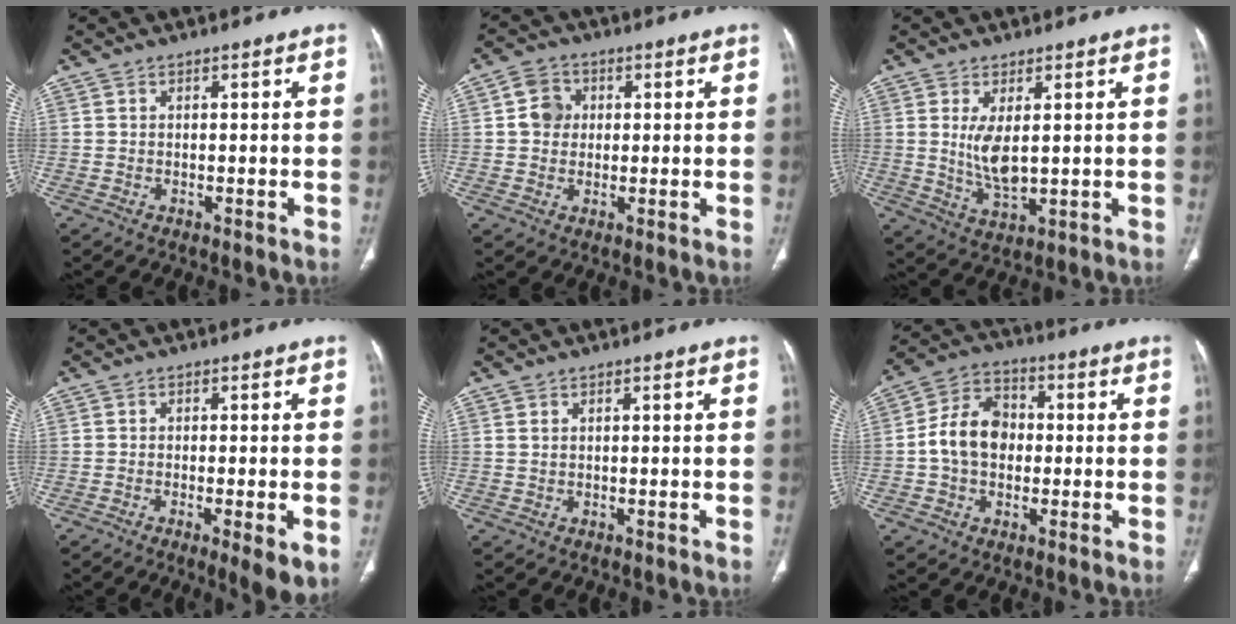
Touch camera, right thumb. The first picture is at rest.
{"total": 5.2, "force": [0.8, 4.6, 2.4], "torque": [-0.027, 0.005, 0.008]}
{"total": 6.5, "force": [1.1, 2.7, 5.8], "torque": [-0.112, -0.022, 0.034]}
{"total": 6.0, "force": [-1.9, 1.2, 5.6], "torque": [-0.088, -0.016, -0.030]}
{"total": 0.6, "force": [0.3, 0.3, 0.4], "torque": [-0.009, 0.004, 0.008]}
{"total": 10.7, "force": [-0.4, 8.1, 6.9], "torque": [-0.109, 0.029, -0.016]}